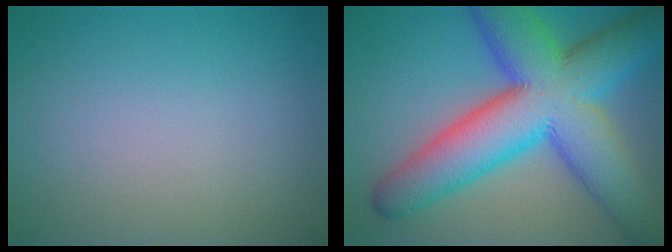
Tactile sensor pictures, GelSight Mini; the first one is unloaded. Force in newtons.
{"total": 14.5, "press": 14.5, "slide": 0.2}